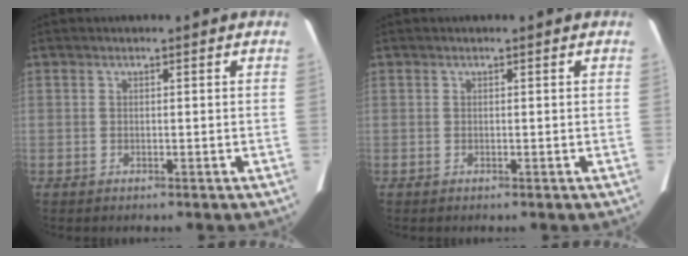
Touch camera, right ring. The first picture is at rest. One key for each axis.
{"total": 0.0}